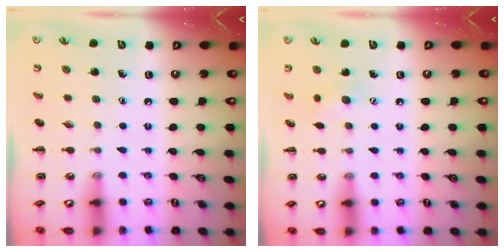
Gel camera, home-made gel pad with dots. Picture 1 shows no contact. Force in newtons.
{"total": 5.9, "press": 5.7, "slide": 1.4}